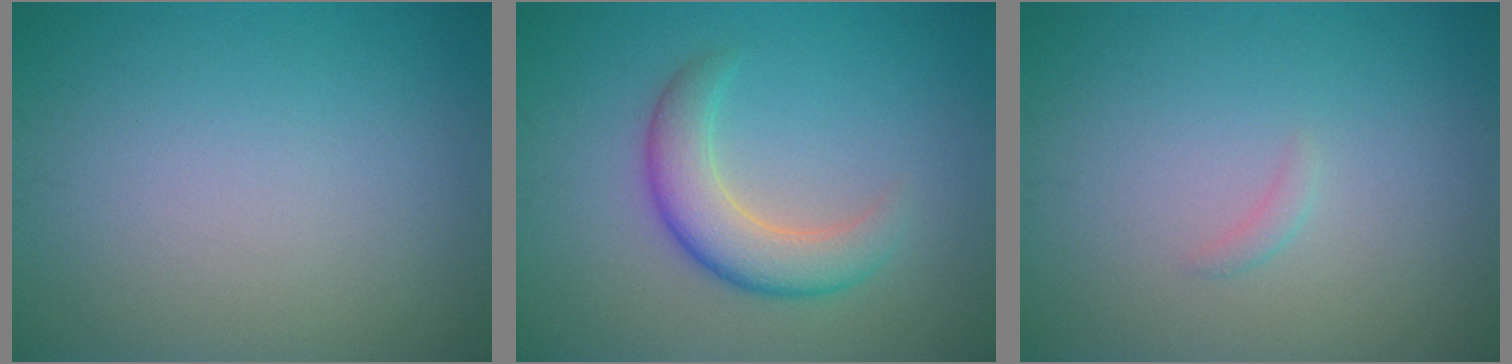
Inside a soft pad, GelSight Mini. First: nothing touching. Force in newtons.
{"total": 4.5, "press": 4.5, "slide": 0.3}
{"total": 0.6, "press": 0.6, "slide": 0.1}